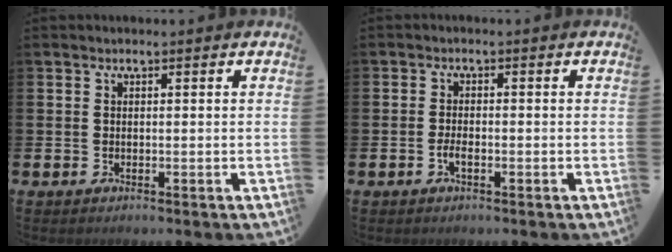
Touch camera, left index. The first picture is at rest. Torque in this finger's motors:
{"motor_torque": [0.29, 0.12, 0.03, 0.06]}